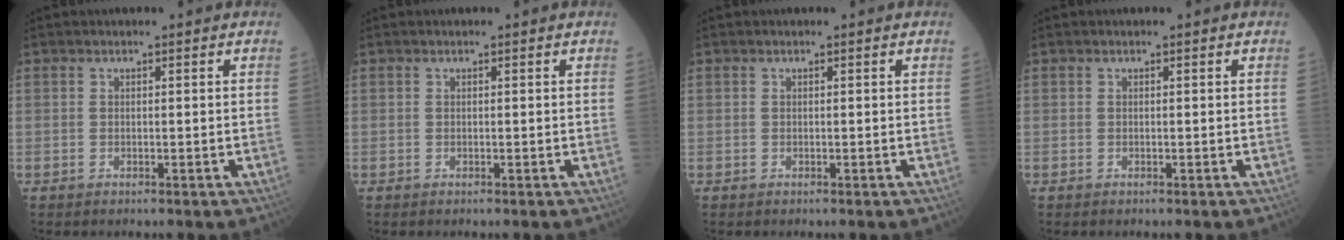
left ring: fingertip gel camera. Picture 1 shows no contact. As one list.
[{"total": 0.0}, {"total": 0.0}, {"total": 0.0}]